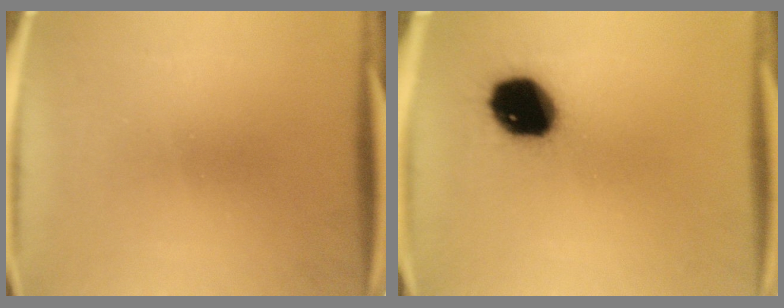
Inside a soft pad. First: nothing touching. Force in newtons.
{"total": 14.9}